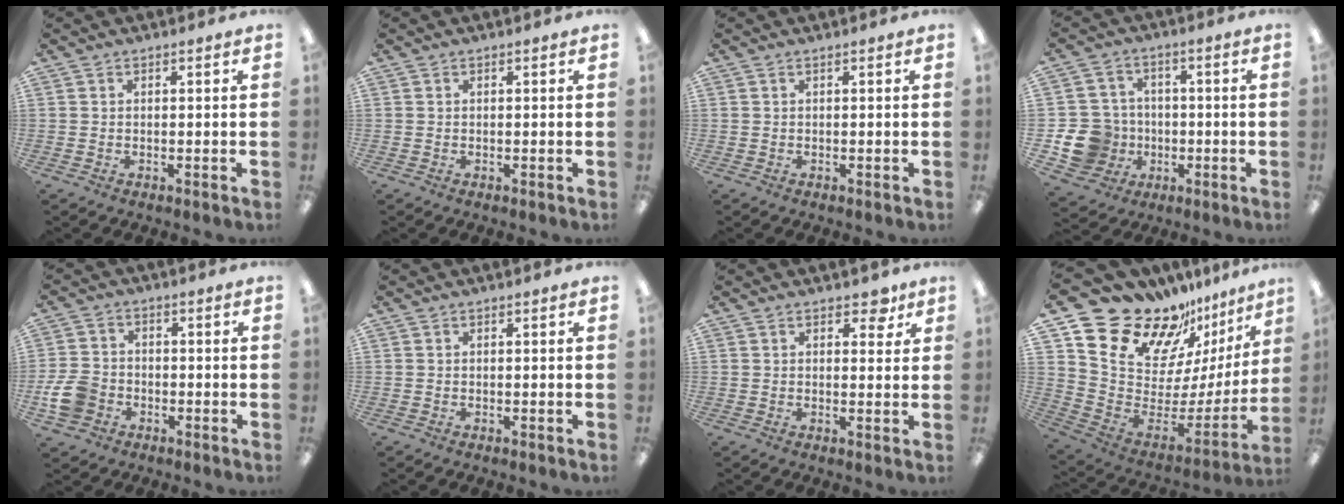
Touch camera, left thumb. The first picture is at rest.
{"total": 0.0}
{"total": 0.0}
{"total": 12.9, "force": [-3.4, 11.6, 4.4], "torque": [-0.108, 0.031, -0.051]}
{"total": 8.4, "force": [-2.8, 6.6, 4.2], "torque": [-0.099, 0.022, -0.050]}
{"total": 0.0}
{"total": 3.9, "force": [2.3, 2.2, 2.3], "torque": [-0.016, -0.006, 0.035]}
{"total": 20.8, "force": [17.8, 8.8, 6.2], "torque": [-0.108, -0.153, 0.327]}